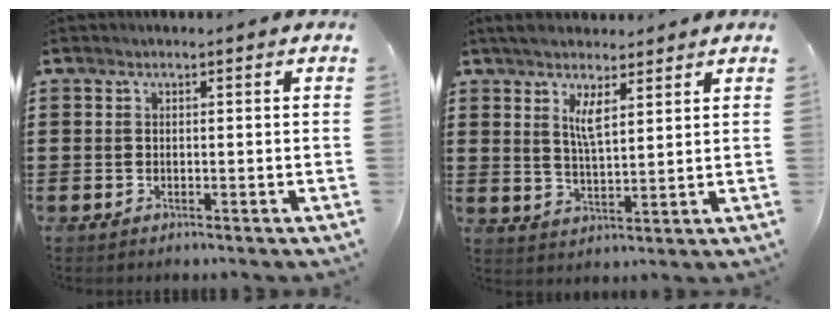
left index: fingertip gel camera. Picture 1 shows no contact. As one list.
[{"total": 5.3, "force": [3.2, 1.4, 4.0], "torque": [-0.084, 0.001, 0.057]}]